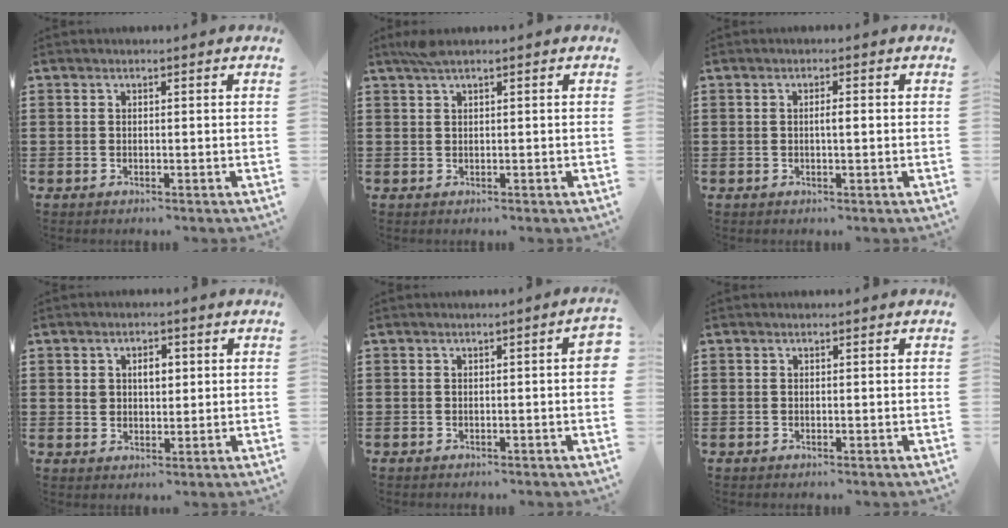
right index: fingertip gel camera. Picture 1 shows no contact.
{"total": 1.4, "force": [0.9, 0.1, 1.0], "torque": [-0.024, 0.002, 0.016]}
{"total": 1.5, "force": [0.0, 0.3, 1.5], "torque": [-0.027, 0.001, -0.002]}
{"total": 2.9, "force": [0.7, 2.0, 2.0], "torque": [-0.038, 0.009, 0.008]}
{"total": 2.2, "force": [-0.4, 0.2, 2.1], "torque": [-0.033, -0.001, -0.007]}
{"total": 0.0}